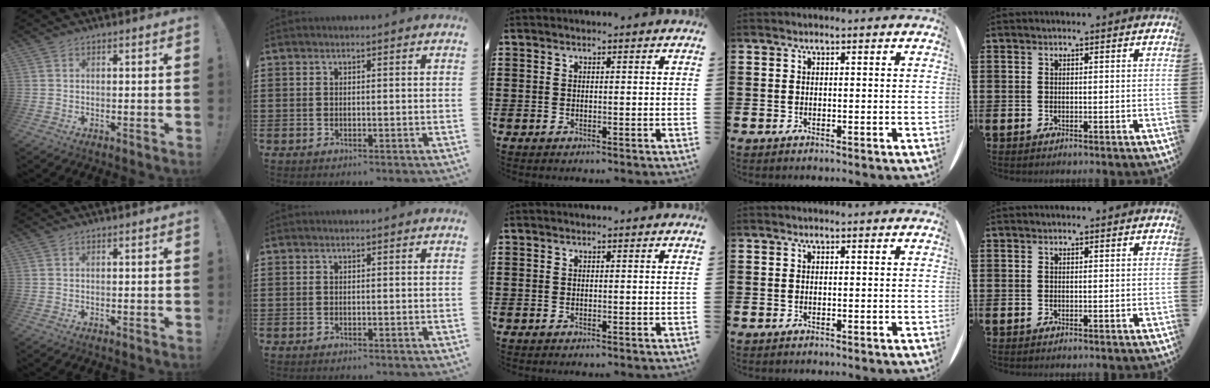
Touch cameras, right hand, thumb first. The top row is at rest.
{}